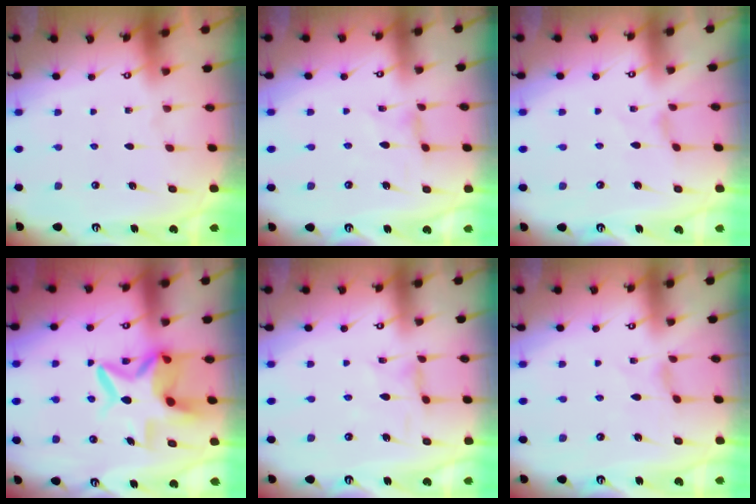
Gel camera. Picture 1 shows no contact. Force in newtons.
{"total": 1.2, "press": 1.2, "slide": 0.1}
{"total": 0.0}
{"total": 10.0, "press": 9.9, "slide": 1.2}
{"total": 1.7, "press": 1.7, "slide": 0.4}
{"total": 0.6, "press": 0.6, "slide": 0.2}